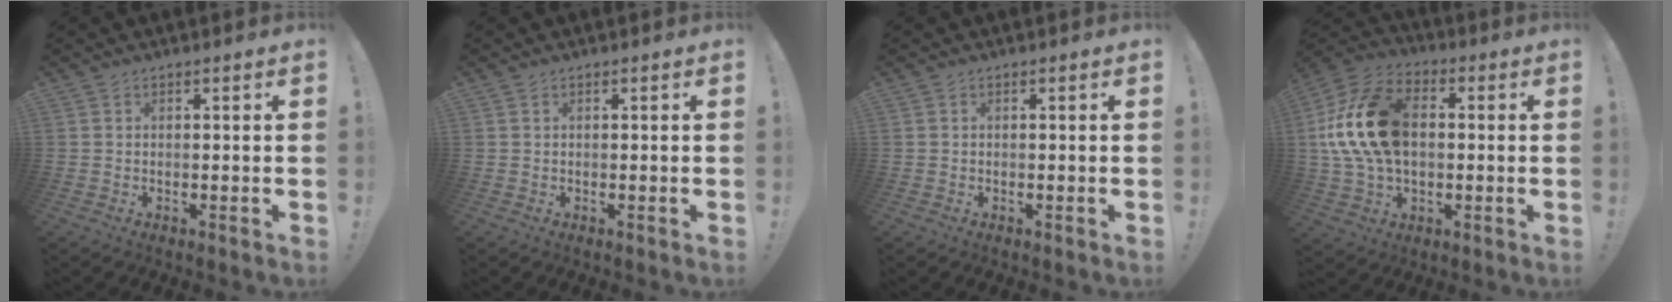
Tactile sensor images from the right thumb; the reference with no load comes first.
{"total": 0.0}
{"total": 0.0}
{"total": 21.2, "force": [2.0, 14.3, 15.5], "torque": [-0.271, 0.018, 0.047]}